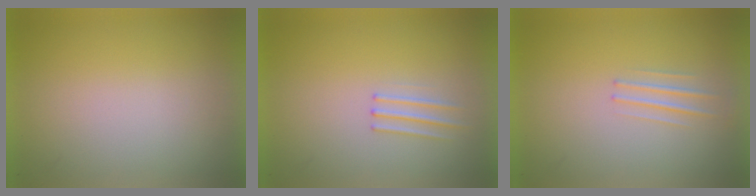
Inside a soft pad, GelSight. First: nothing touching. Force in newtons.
{"total": 1.2}
{"total": 1.2}